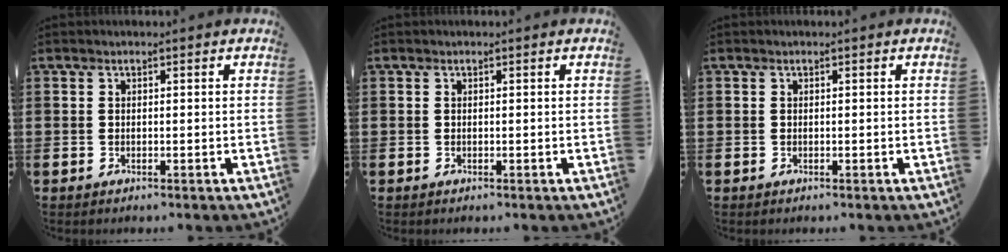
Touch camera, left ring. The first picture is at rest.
{"total": 0.0}
{"total": 0.0}